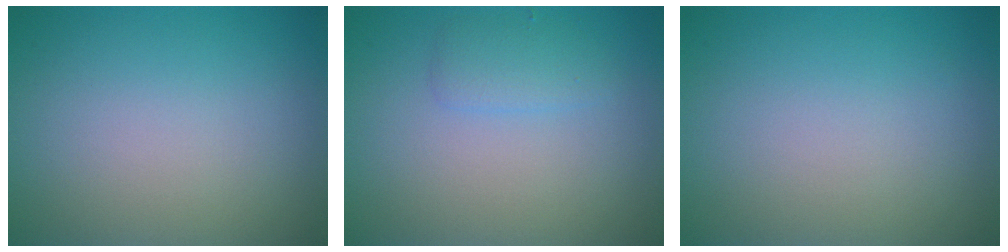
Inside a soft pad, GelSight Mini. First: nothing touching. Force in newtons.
{"total": 1.6, "press": 1.6, "slide": 0.0}
{"total": 0.0}